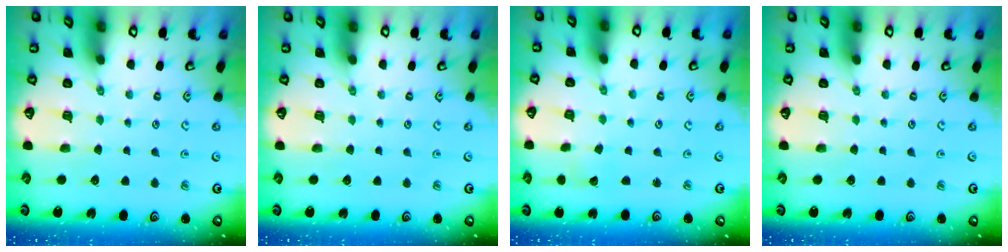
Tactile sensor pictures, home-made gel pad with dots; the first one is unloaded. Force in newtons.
{"total": 0.0}
{"total": 1.8, "press": 1.8, "slide": 0.1}
{"total": 0.0}